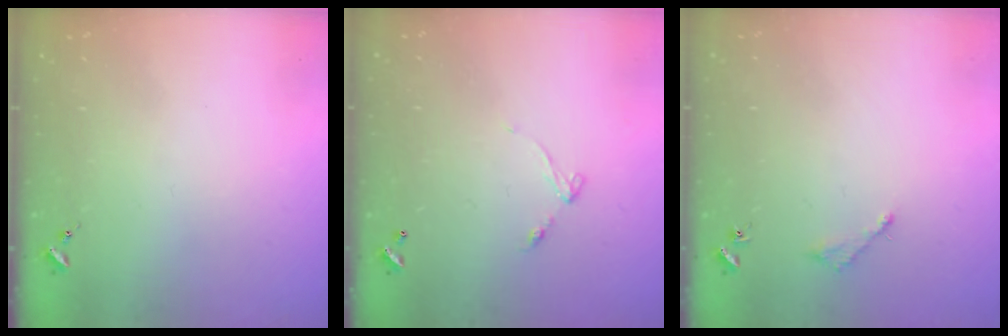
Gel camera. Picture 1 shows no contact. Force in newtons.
{"total": 5.6, "press": 5.6, "slide": 0.5}
{"total": 3.0, "press": 3.0, "slide": 0.4}